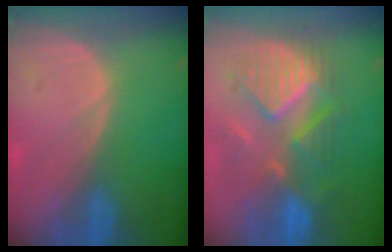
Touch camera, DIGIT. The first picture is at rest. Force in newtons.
{"total": 9.8, "press": 9.3, "slide": 3.1}